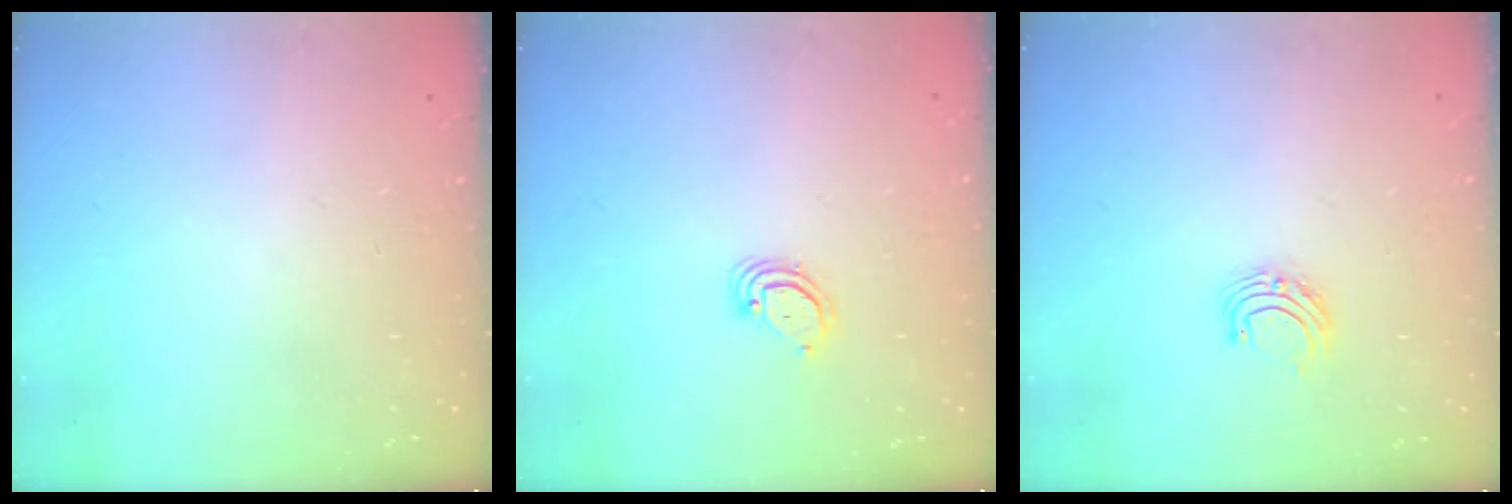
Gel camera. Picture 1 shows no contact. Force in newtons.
{"total": 3.6, "press": 3.6, "slide": 0.3}
{"total": 5.9, "press": 5.9, "slide": 0.5}